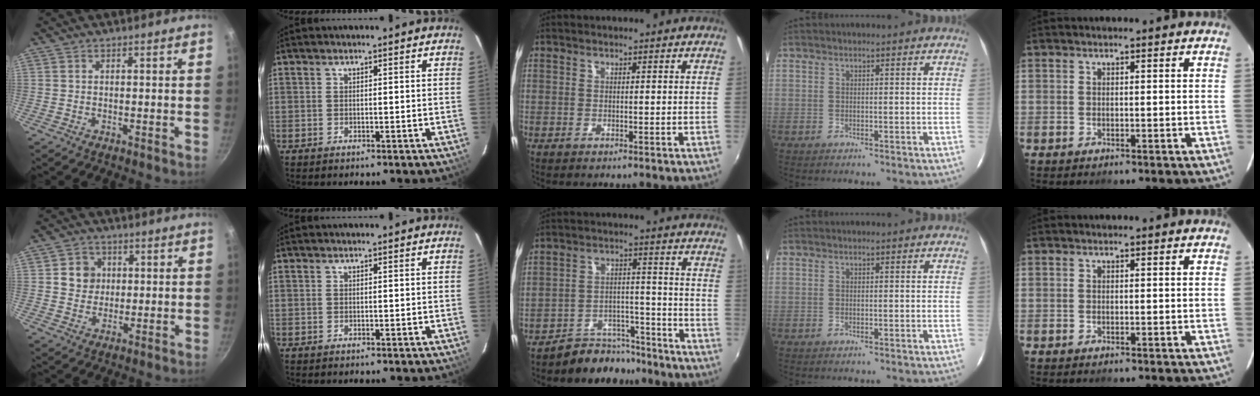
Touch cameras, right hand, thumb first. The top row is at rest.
{"thumb": {"total": 5.5, "force": [0.9, 5.1, 1.8], "torque": [0.006, 0.001, 0.010]}, "middle": {"total": 9.1, "force": [-8.2, 3.8, 1.1], "torque": [-0.026, 0.029, -0.120]}}